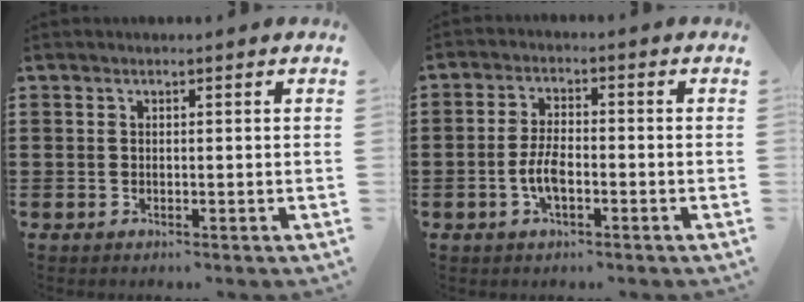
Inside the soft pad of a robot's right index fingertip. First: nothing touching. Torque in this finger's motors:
{"motor_torque": [2.14, 0.00, 0.27, 0.01]}